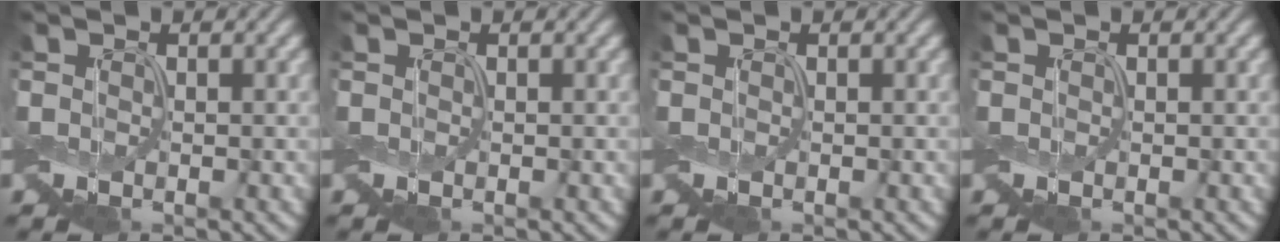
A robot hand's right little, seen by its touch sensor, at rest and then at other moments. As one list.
[{"total": 0.0}, {"total": 0.0}, {"total": 0.0}]